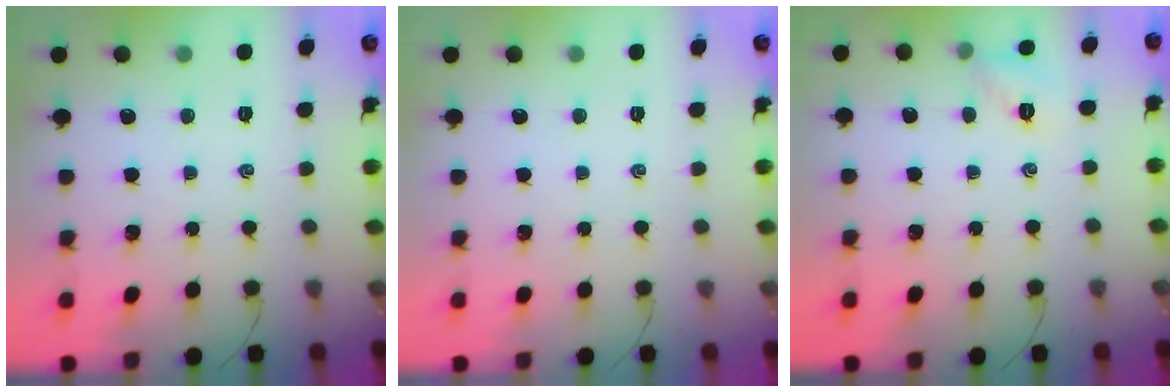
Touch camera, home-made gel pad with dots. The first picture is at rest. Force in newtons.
{"total": 0.0}
{"total": 5.9, "press": 5.8, "slide": 0.5}